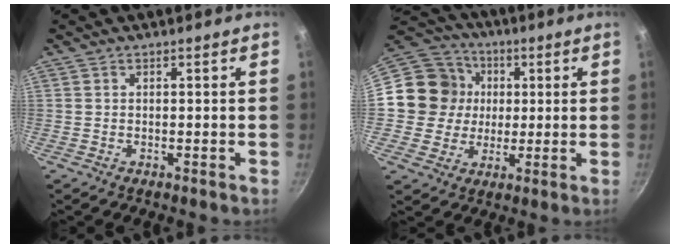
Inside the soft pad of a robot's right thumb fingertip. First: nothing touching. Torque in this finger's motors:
{"motor_torque": [-0.51, 0.52, 0.15, -0.15, 0.07]}